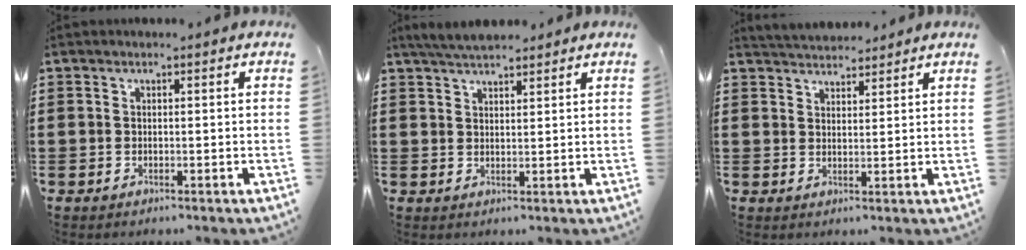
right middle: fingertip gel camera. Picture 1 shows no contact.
{"total": 4.0, "force": [3.8, 0.7, 1.2], "torque": [-0.036, -0.006, 0.071]}
{"total": 3.4, "force": [3.4, 0.5, -0.2], "torque": [-0.007, -0.013, 0.065]}